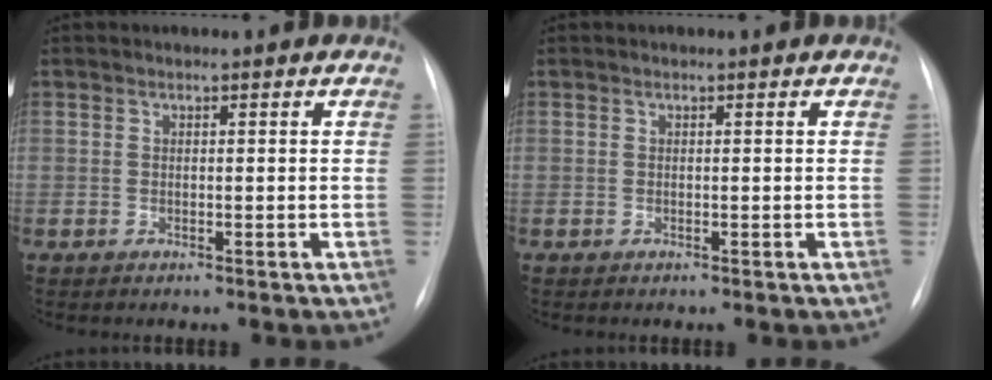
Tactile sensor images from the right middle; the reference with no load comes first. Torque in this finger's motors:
{"motor_torque": [-0.46, -0.36, -0.01, -0.01]}